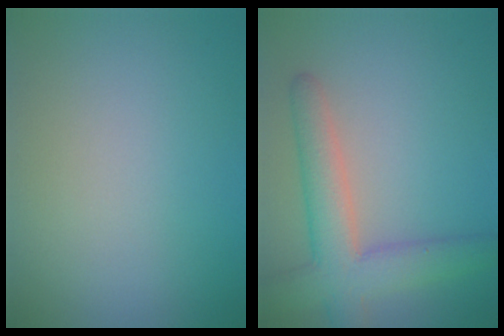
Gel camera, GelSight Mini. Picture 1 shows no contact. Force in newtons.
{"total": 6.0, "press": 6.0, "slide": 0.2}